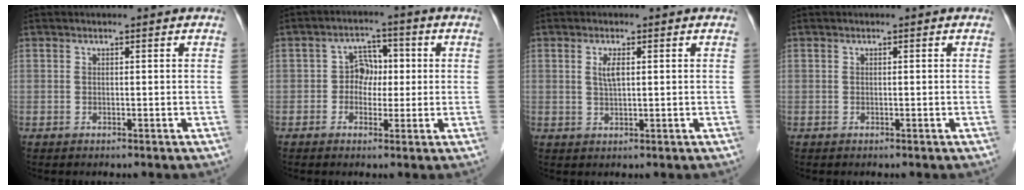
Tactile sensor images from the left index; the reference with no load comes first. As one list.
[{"total": 4.5, "force": [-0.1, 3.6, 2.7], "torque": [-0.039, 0.017, -0.007]}, {"total": 2.2, "force": [0.6, 0.5, 2.1], "torque": [-0.046, 0.001, 0.013]}, {"total": 0.0}]